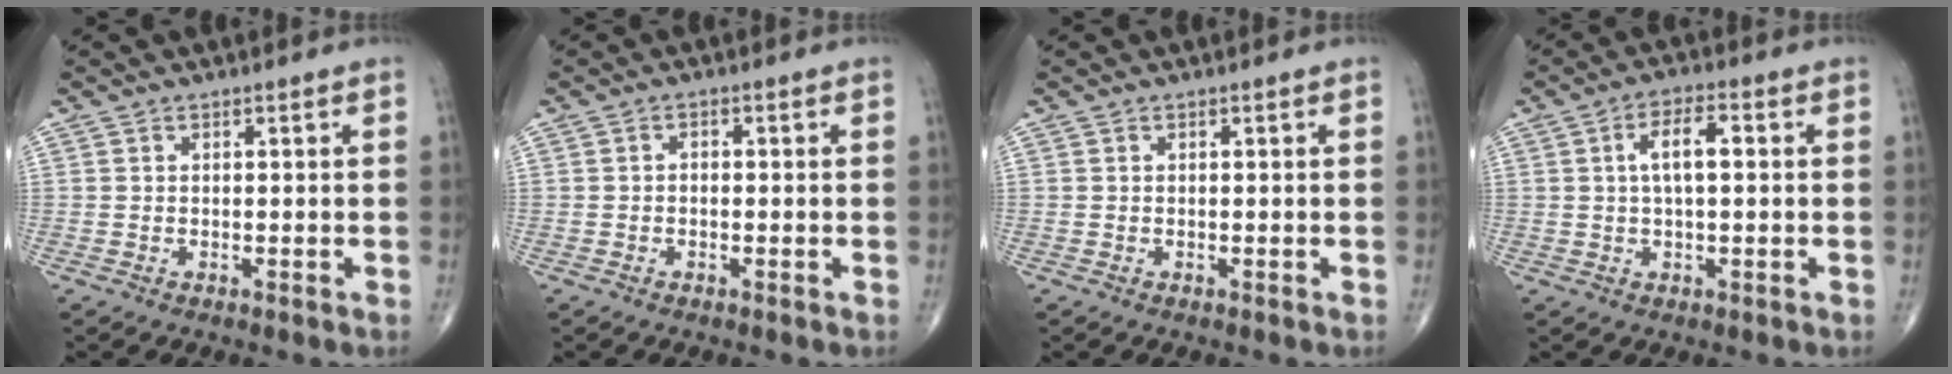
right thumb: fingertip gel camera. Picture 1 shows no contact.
{"total": 0.8, "force": [-0.3, 0.6, 0.5], "torque": [-0.001, 0.000, -0.009]}
{"total": 0.0}
{"total": 5.9, "force": [0.8, 2.3, 5.4], "torque": [-0.089, 0.008, 0.009]}